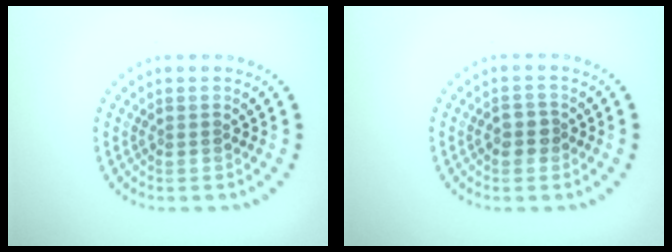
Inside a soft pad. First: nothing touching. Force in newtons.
{"total": 1.8, "press": 1.7, "slide": 0.6}